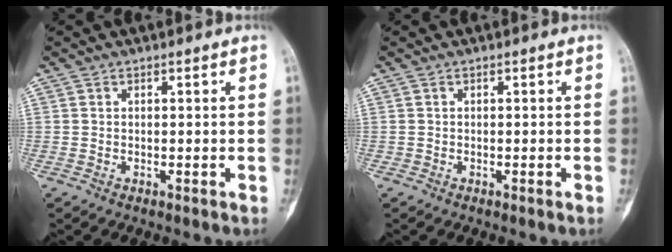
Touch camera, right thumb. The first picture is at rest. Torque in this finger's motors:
{"motor_torque": [0.17, 0.14, -0.05, -0.35, 0.11]}